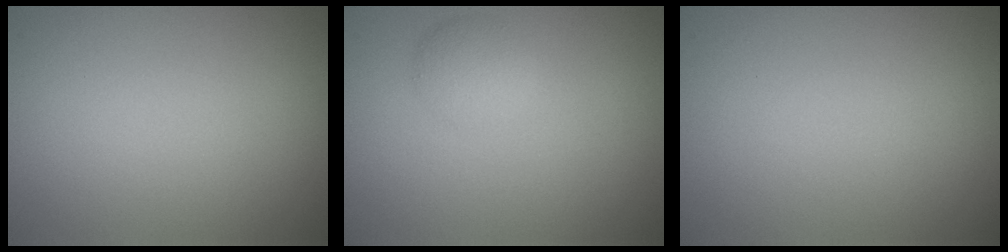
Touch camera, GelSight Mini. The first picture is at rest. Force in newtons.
{"total": 1.7, "press": 1.7, "slide": 0.1}
{"total": 0.0}